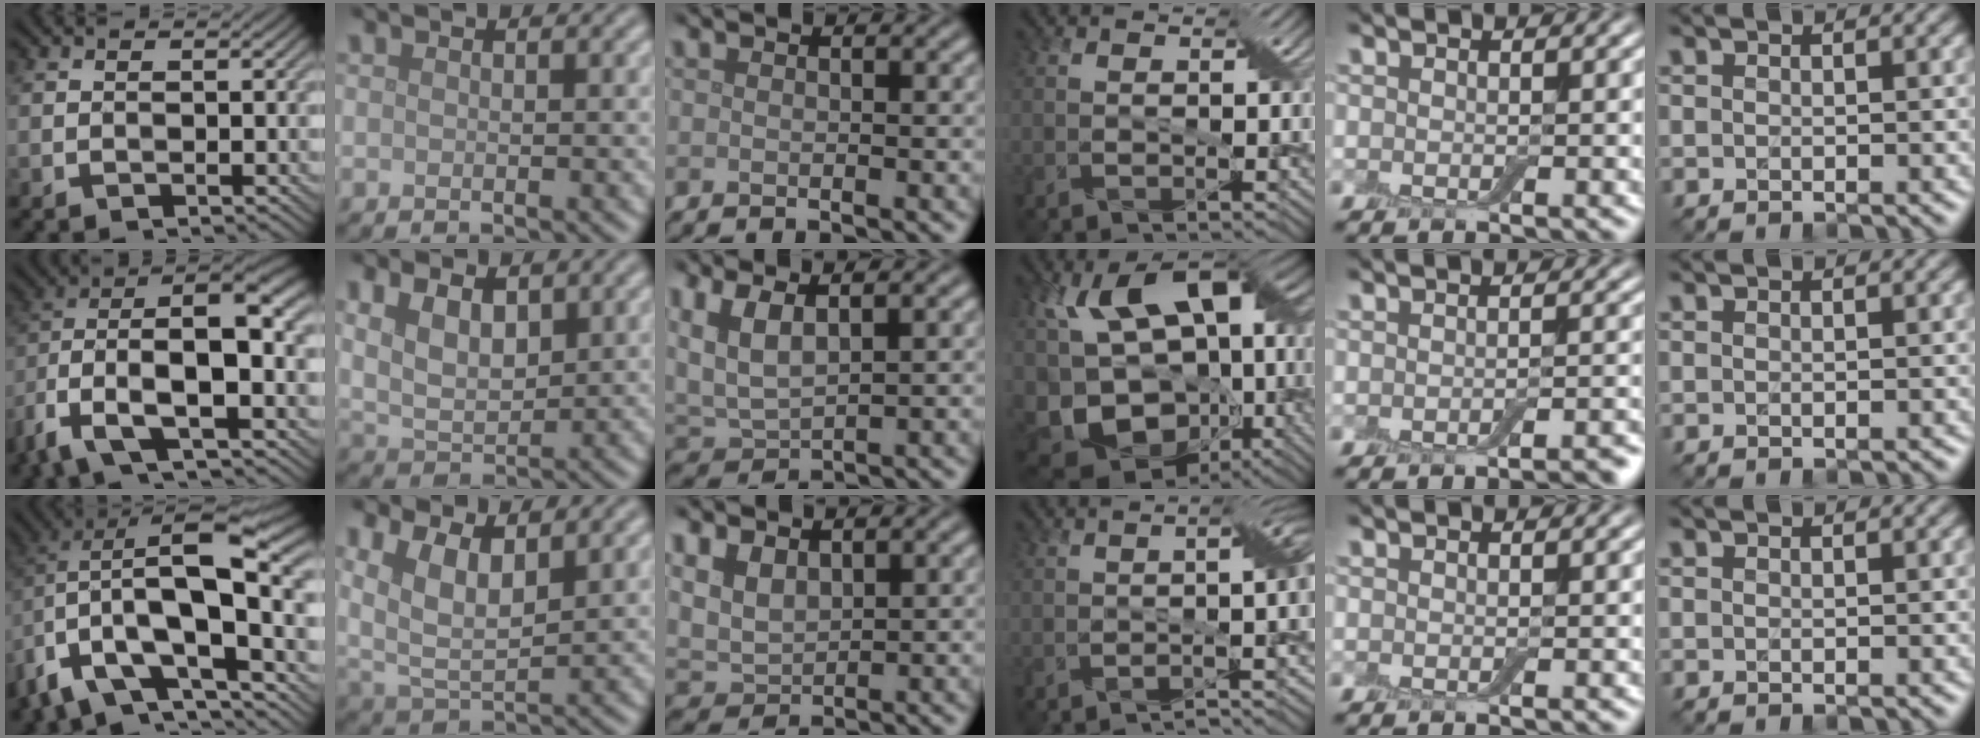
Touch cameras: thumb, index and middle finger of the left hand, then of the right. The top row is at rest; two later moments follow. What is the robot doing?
{"motion": "extract", "object": "backpack"}